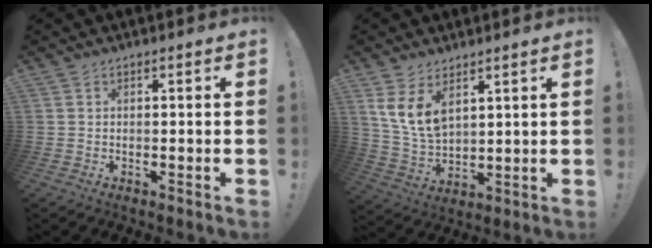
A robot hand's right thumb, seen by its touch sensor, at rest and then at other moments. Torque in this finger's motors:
{"motor_torque": [1.37, 1.37, 0.07, 0.11, 0.07]}